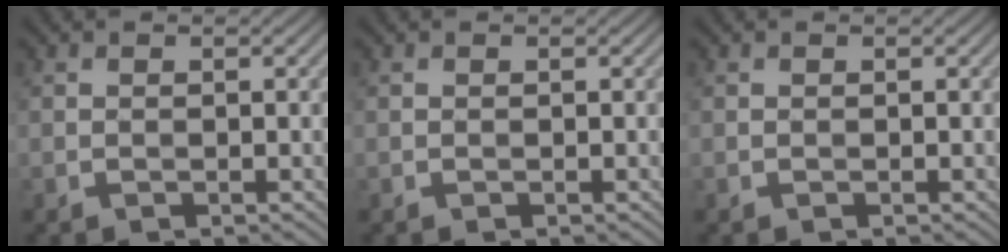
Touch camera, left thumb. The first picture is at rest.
{"total": 0.0}
{"total": 0.0}